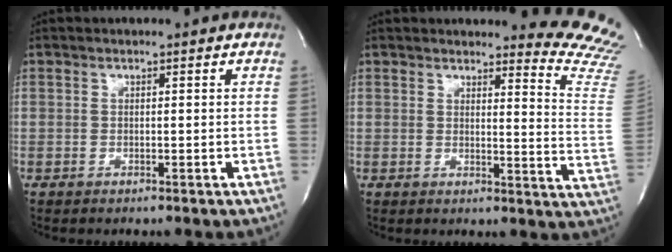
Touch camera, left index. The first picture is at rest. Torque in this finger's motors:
{"motor_torque": [-0.03, -0.08, 0.25, 0.03]}